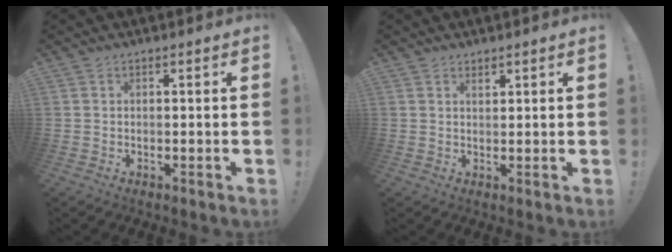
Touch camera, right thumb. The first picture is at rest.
{"total": 1.3, "force": [1.1, 0.5, 0.4], "torque": [0.009, -0.007, 0.018]}